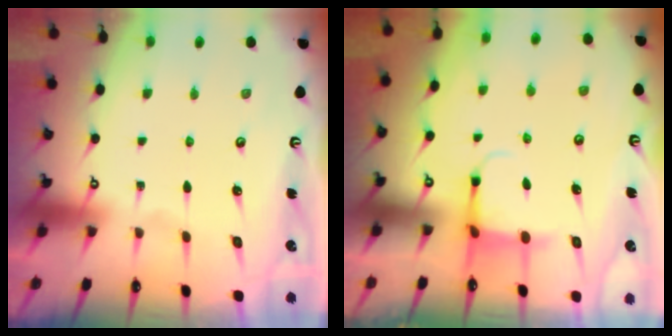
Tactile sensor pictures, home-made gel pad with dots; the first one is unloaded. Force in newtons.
{"total": 3.8, "press": 3.6, "slide": 1.3}